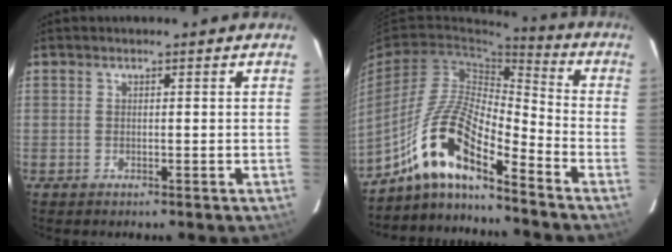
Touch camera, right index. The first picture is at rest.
{"total": 13.5, "force": [-9.2, 2.5, 9.5], "torque": [-0.193, 0.017, -0.168]}